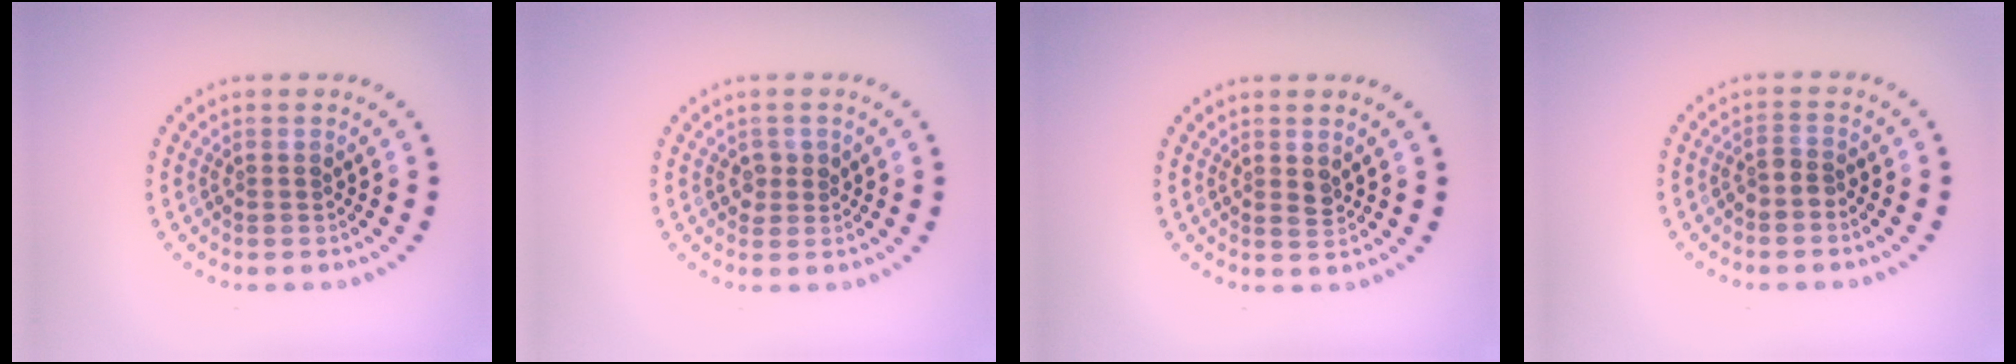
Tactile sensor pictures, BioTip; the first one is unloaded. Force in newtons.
{"total": 1.3, "press": 1.2, "slide": 0.4}
{"total": 1.1, "press": 1.0, "slide": 0.2}
{"total": 1.4, "press": 1.2, "slide": 0.8}